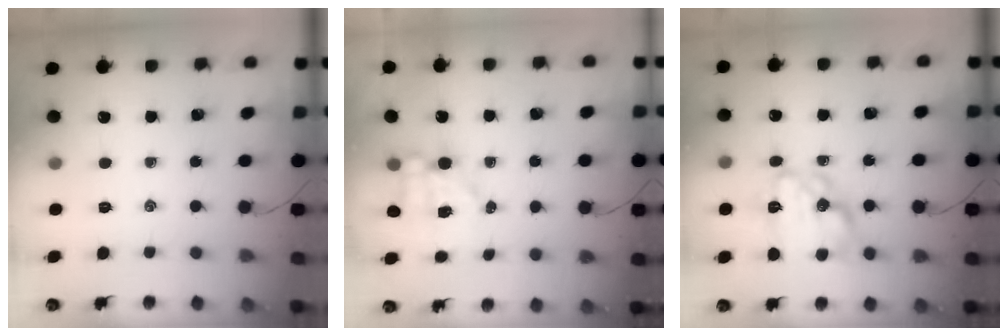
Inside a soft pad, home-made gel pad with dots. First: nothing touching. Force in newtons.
{"total": 5.1, "press": 5.0, "slide": 0.9}
{"total": 15.6, "press": 15.6, "slide": 1.0}